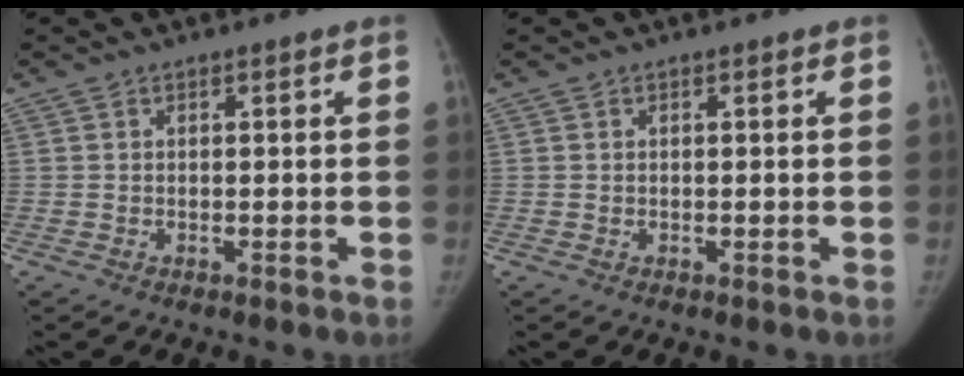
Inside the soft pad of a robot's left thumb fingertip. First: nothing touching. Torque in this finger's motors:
{"motor_torque": [0.73, -0.01, 0.59, 0.03, 0.15]}